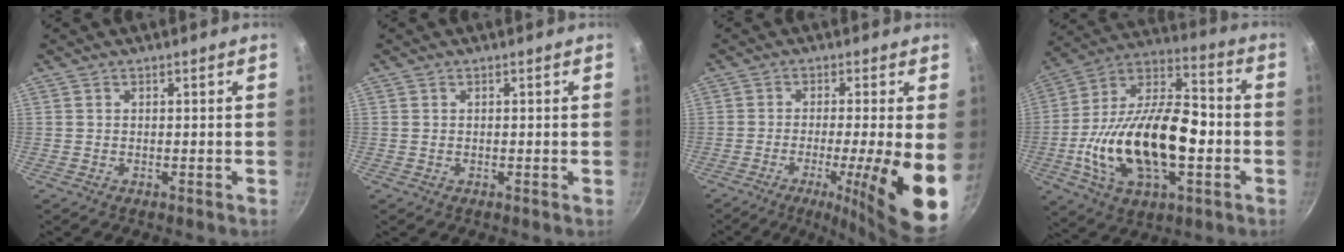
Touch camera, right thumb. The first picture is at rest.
{"total": 0.0}
{"total": 14.3, "force": [-3.0, 1.7, 13.9], "torque": [-0.201, -0.009, -0.045]}
{"total": 25.8, "force": [-4.3, 13.7, 21.4], "torque": [-0.377, 0.041, -0.078]}